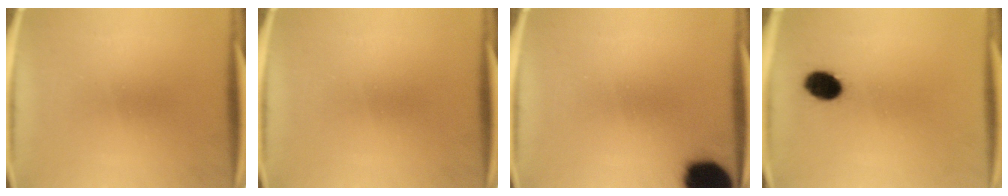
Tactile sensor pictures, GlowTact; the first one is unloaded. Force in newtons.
{"total": 0.0}
{"total": 16.8}
{"total": 6.6}